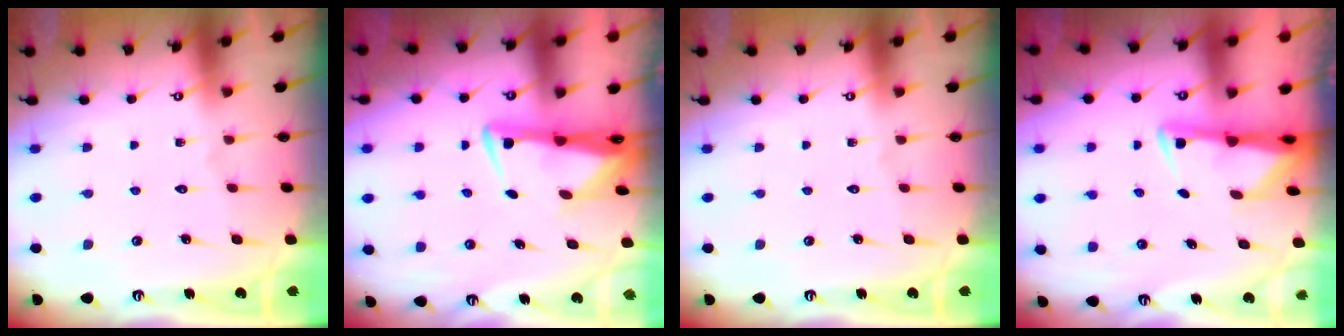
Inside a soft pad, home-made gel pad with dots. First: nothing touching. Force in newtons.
{"total": 4.6, "press": 4.4, "slide": 1.3}
{"total": 0.0}
{"total": 3.0, "press": 3.0, "slide": 0.6}